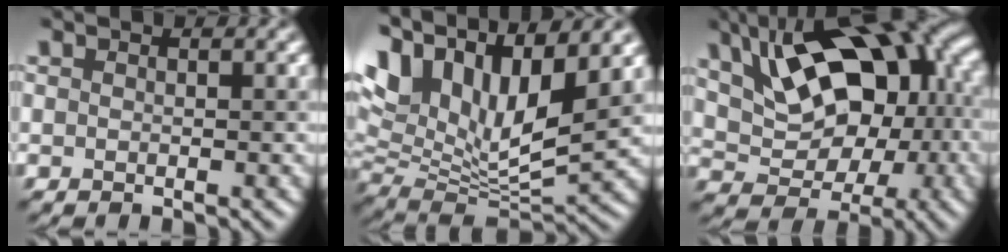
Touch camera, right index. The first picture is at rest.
{"total": 14.4, "force": [6.9, 6.4, 10.9], "torque": [-0.231, 0.027, 0.119]}
{"total": 14.0, "force": [4.5, 7.9, 10.6], "torque": [-0.157, 0.007, 0.083]}